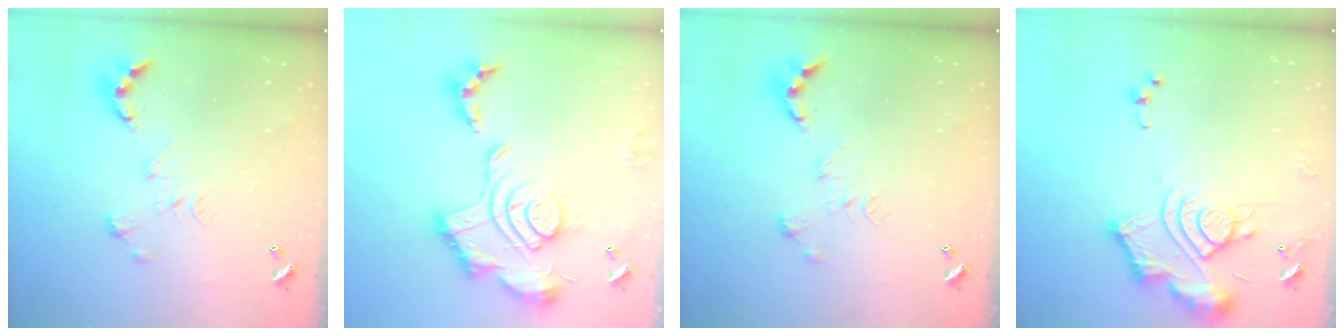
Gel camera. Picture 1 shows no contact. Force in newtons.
{"total": 2.5, "press": 1.9, "slide": 1.7}
{"total": 0.0}
{"total": 14.1, "press": 14.1, "slide": 1.3}